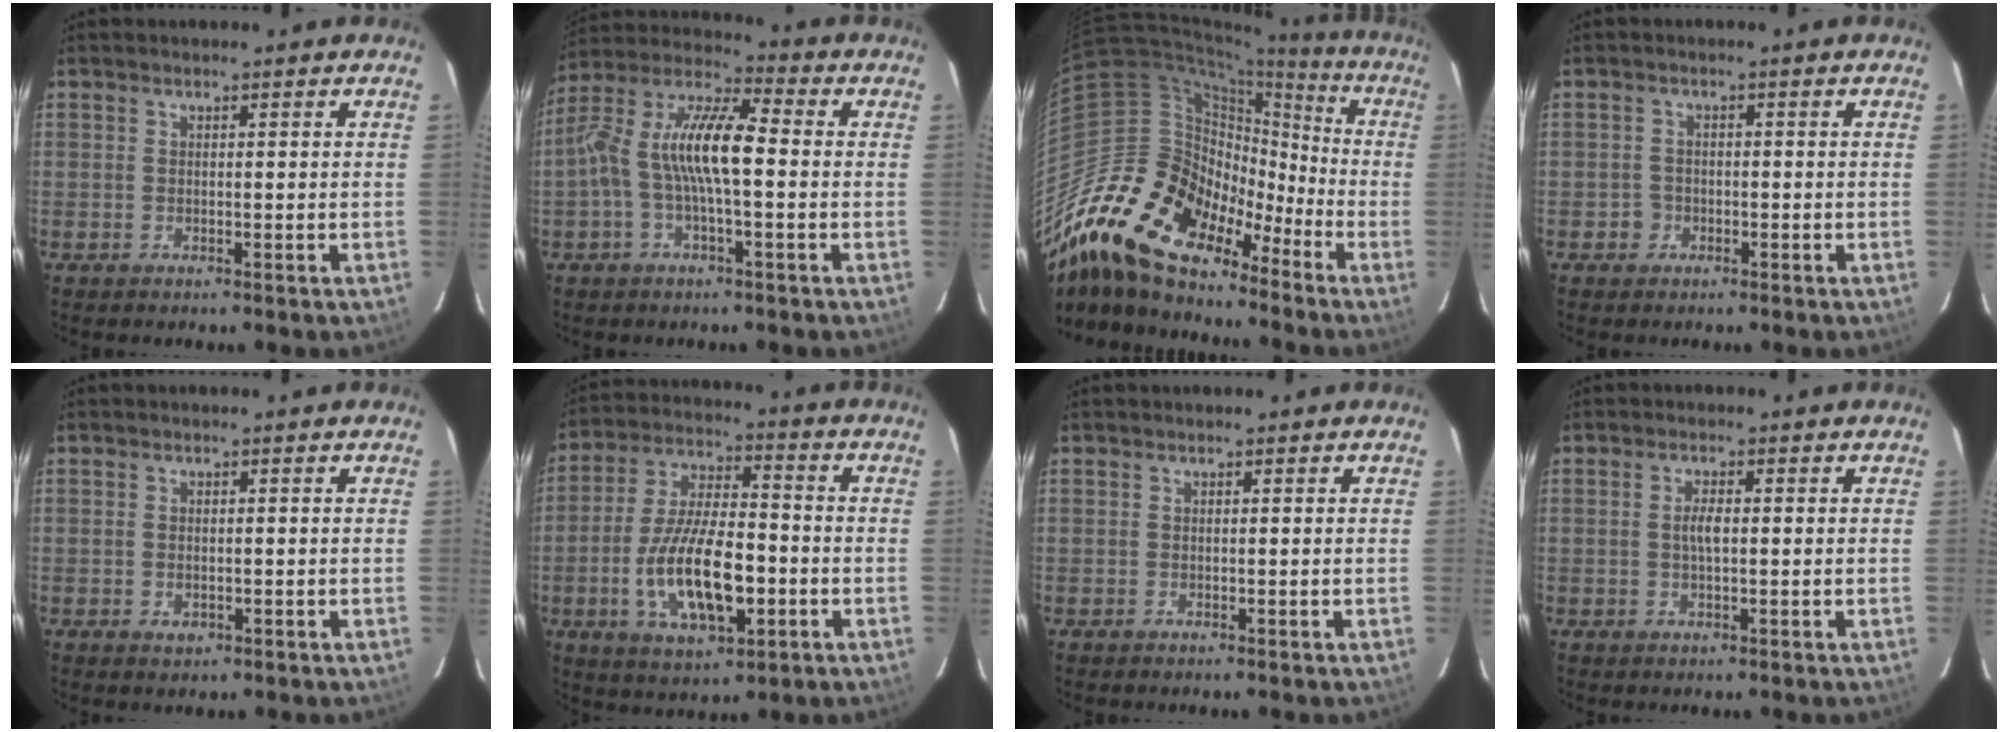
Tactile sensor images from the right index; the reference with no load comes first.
{"total": 13.1, "force": [-1.1, 3.6, 12.6], "torque": [-0.247, 0.016, -0.029]}
{"total": 23.9, "force": [-17.0, 11.9, 11.9], "torque": [-0.227, 0.007, -0.306]}
{"total": 2.1, "force": [-1.1, 1.8, 0.1], "torque": [-0.004, 0.006, -0.017]}
{"total": 1.7, "force": [-0.3, 1.4, 0.9], "torque": [-0.014, -0.001, -0.004]}
{"total": 16.6, "force": [-4.4, 6.6, 14.5], "torque": [-0.291, -0.005, -0.071]}
{"total": 0.0}
{"total": 2.4, "force": [0.0, 0.8, 2.3], "torque": [-0.044, 0.003, 0.000]}